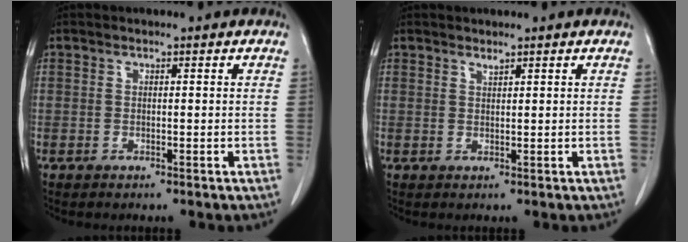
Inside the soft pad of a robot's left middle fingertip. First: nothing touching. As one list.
[{"total": 0.7, "force": [0.6, -0.1, 0.2], "torque": [-0.009, -0.007, 0.012]}]